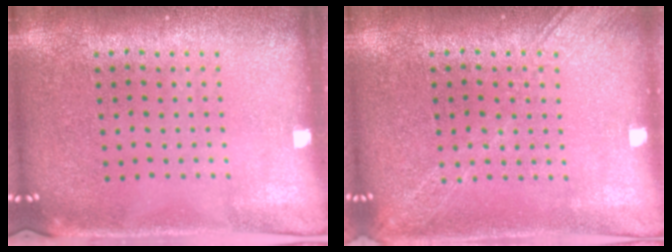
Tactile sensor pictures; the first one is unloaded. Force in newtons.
{"total": 2.6, "press": 2.6, "slide": 0.3}